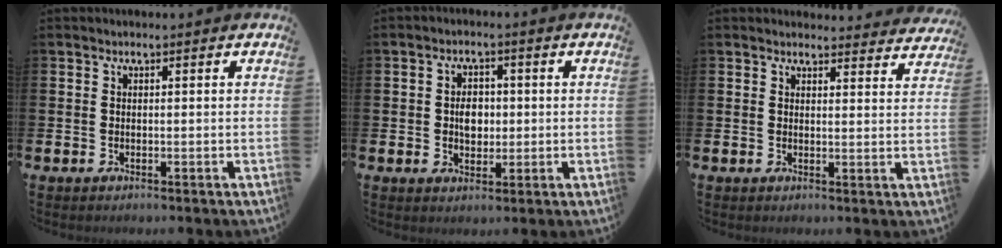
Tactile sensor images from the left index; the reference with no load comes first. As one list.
[{"total": 3.4, "force": [0.2, 2.5, 2.3], "torque": [-0.030, 0.004, -0.004]}, {"total": 2.9, "force": [2.8, 0.7, 0.0], "torque": [0.006, -0.019, 0.048]}]